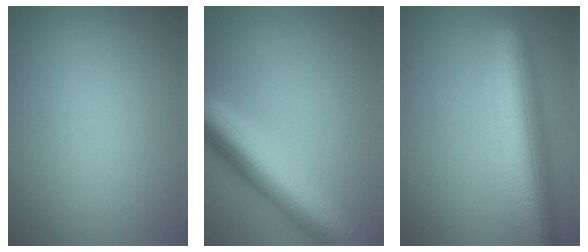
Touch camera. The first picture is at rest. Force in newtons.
{"total": 7.5, "press": 7.5, "slide": 0.3}
{"total": 9.8, "press": 9.8, "slide": 0.5}